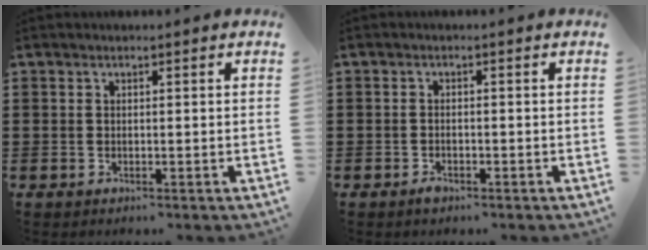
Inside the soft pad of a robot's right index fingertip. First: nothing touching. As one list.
[{"total": 1.3, "force": [-0.8, 0.6, 0.8], "torque": [-0.016, -0.002, -0.016]}]